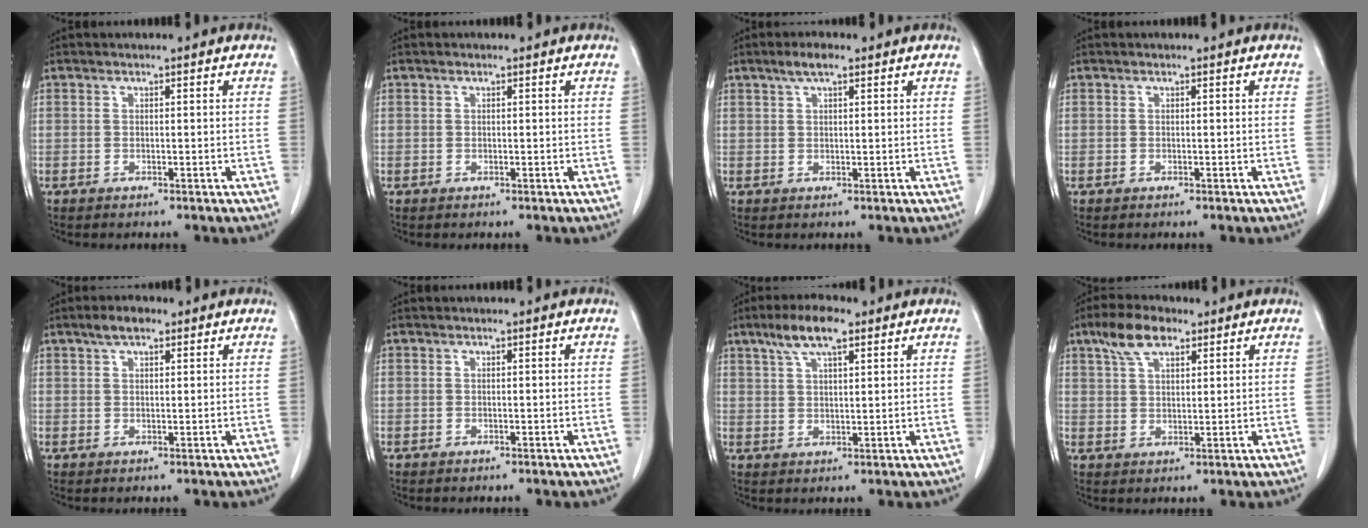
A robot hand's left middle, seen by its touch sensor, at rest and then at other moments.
{"total": 0.0}
{"total": 2.9, "force": [1.9, 0.7, 2.1], "torque": [-0.043, 0.009, 0.035]}
{"total": 0.0}
{"total": 3.2, "force": [2.1, 1.3, 2.0], "torque": [-0.040, 0.009, 0.037]}
{"total": 0.0}
{"total": 7.0, "force": [4.4, 1.7, 5.1], "torque": [-0.104, 0.014, 0.082]}
{"total": 6.5, "force": [4.1, 2.7, 4.3], "torque": [-0.087, 0.017, 0.078]}